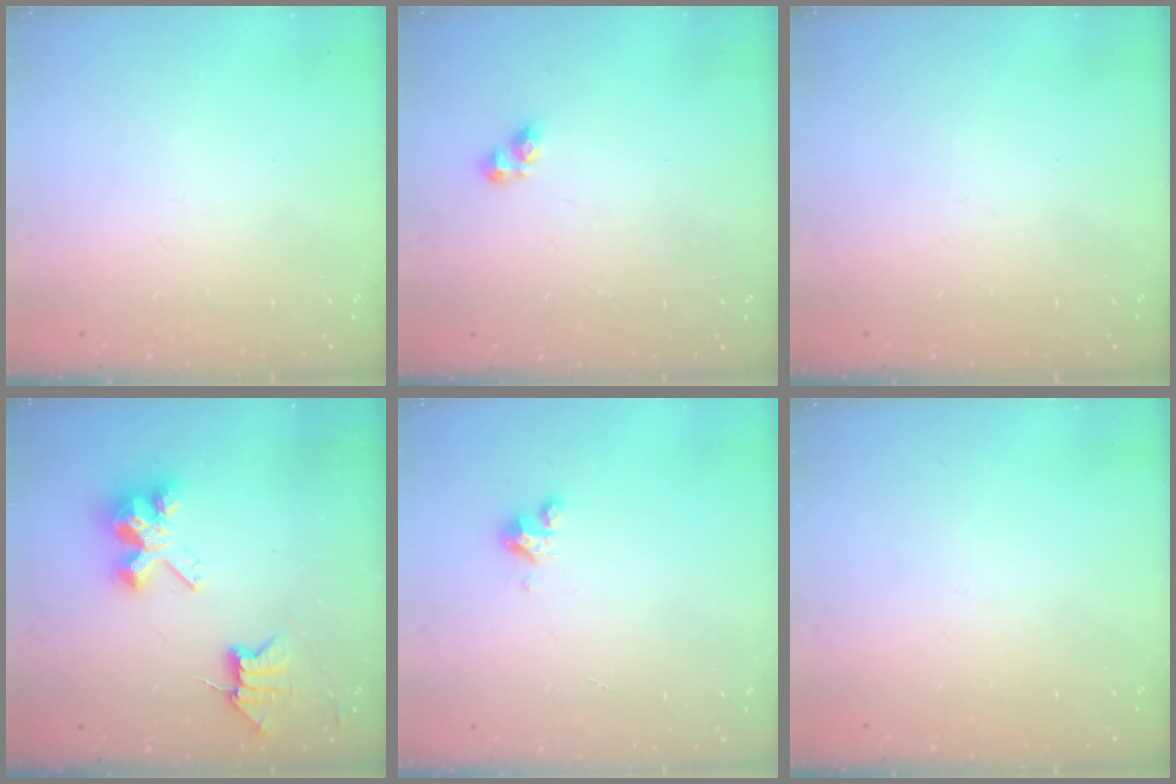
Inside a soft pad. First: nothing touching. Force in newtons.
{"total": 5.2, "press": 5.2, "slide": 0.7}
{"total": 0.0}
{"total": 8.0, "press": 8.0, "slide": 0.5}
{"total": 2.5, "press": 2.5, "slide": 0.2}
{"total": 0.0}